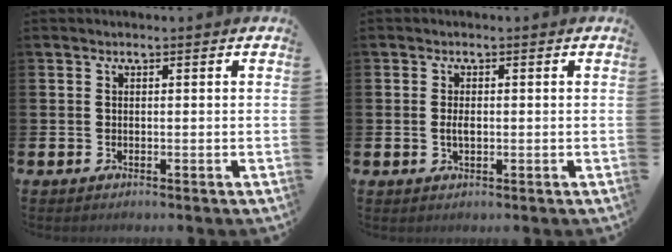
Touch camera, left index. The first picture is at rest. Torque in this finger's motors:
{"motor_torque": [0.49, 0.23, 0.29, 0.09]}